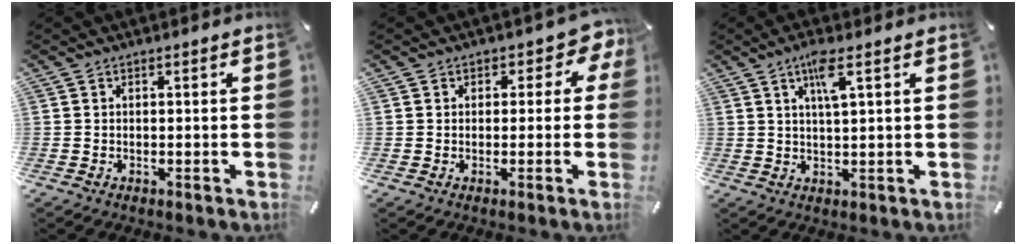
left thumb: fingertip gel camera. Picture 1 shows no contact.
{"total": 4.9, "force": [1.1, 3.8, 2.9], "torque": [-0.029, -0.004, 0.013]}
{"total": 5.9, "force": [2.8, 0.8, 5.1], "torque": [-0.099, 0.000, 0.044]}